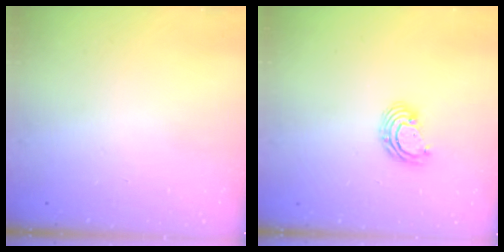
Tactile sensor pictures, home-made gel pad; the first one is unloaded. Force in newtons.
{"total": 5.3, "press": 5.3, "slide": 0.2}